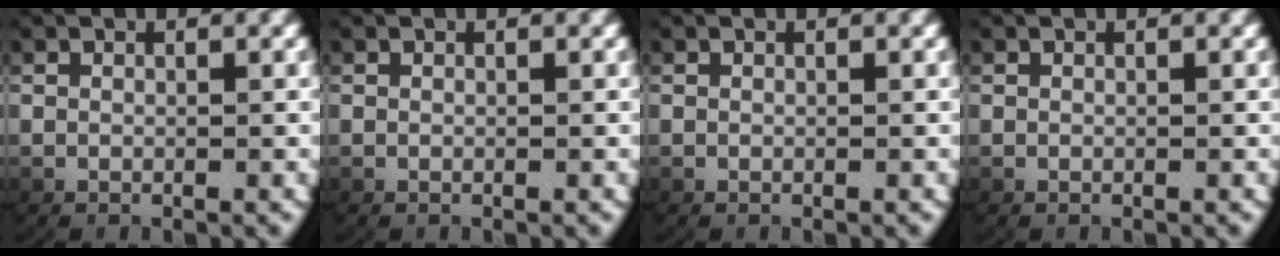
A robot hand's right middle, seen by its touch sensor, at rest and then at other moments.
{"total": 0.0}
{"total": 0.0}
{"total": 0.0}